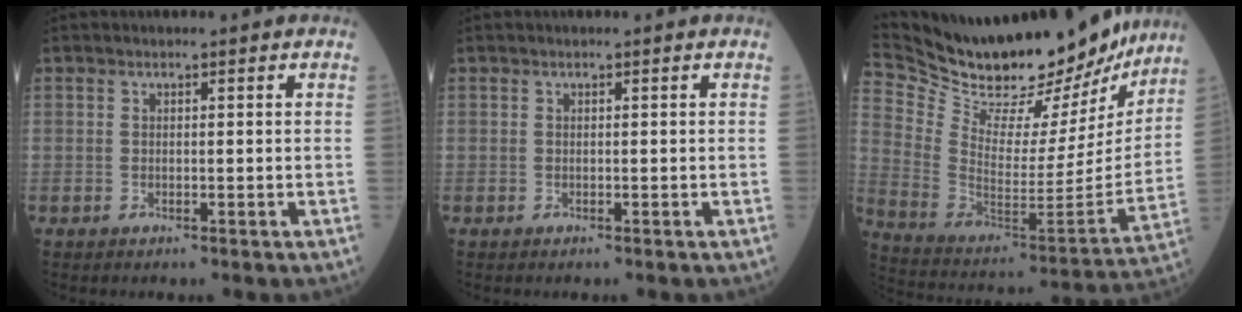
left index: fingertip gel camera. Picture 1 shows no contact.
{"total": 0.0}
{"total": 29.9, "force": [26.7, 8.2, 10.8], "torque": [-0.197, -0.046, 0.388]}